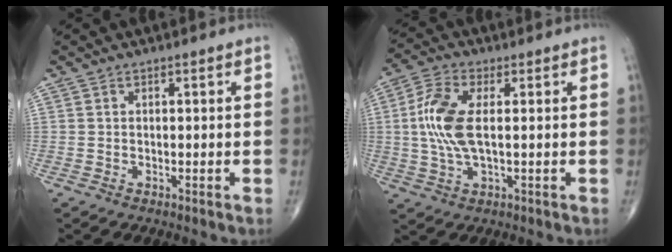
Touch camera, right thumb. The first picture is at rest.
{"total": 9.7, "force": [0.6, 4.1, 8.8], "torque": [-0.206, 0.005, 0.011]}